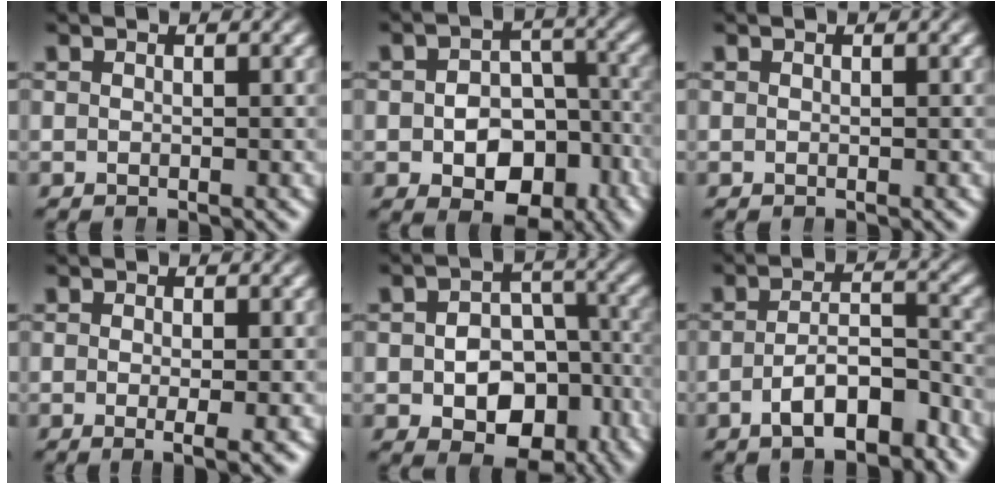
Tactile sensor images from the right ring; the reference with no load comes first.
{"total": 6.8, "force": [-2.9, 4.7, 3.9], "torque": [-0.050, -0.031, -0.036]}
{"total": 0.0}
{"total": 2.4, "force": [-0.9, 0.2, 2.3], "torque": [-0.040, -0.015, -0.010]}
{"total": 7.9, "force": [-3.5, 5.4, 4.6], "torque": [-0.062, -0.039, -0.037]}
{"total": 5.6, "force": [-3.7, 2.3, 3.6], "torque": [-0.054, -0.019, -0.054]}